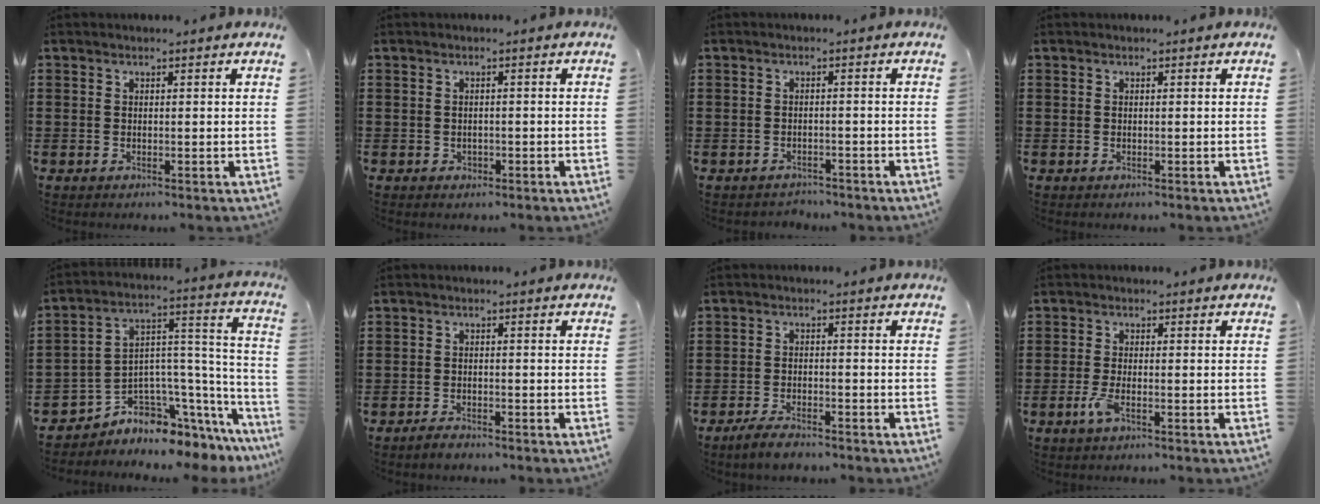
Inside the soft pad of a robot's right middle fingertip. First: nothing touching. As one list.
[{"total": 0.7, "force": [-0.2, 0.6, 0.2], "torque": [-0.008, 0.000, -0.004]}, {"total": 1.0, "force": [-0.9, 0.4, -0.2], "torque": [0.001, 0.003, -0.020]}, {"total": 0.0}, {"total": 4.5, "force": [-3.8, 2.4, 0.5], "torque": [-0.019, -0.023, -0.073]}, {"total": 1.6, "force": [-1.4, 0.3, 0.4], "torque": [-0.013, -0.002, -0.028]}, {"total": 3.1, "force": [-2.8, 0.6, 1.3], "torque": [-0.038, 0.000, -0.060]}, {"total": 2.9, "force": [-1.3, 0.8, 2.5], "torque": [-0.063, -0.007, -0.029]}]